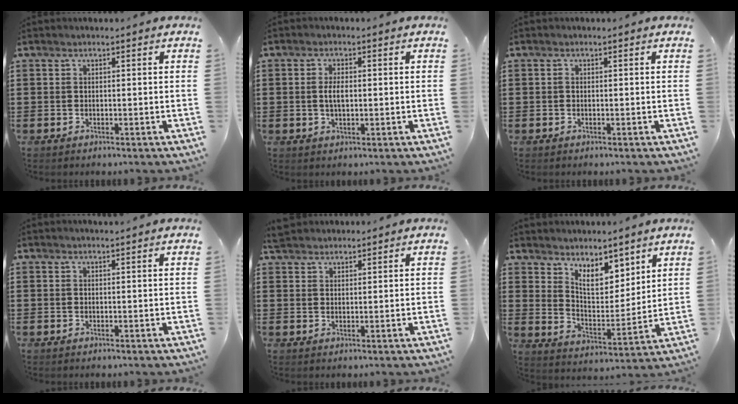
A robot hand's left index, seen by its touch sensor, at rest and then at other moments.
{"total": 2.8, "force": [0.0, 1.2, 2.5], "torque": [-0.051, 0.003, -0.002]}
{"total": 0.5, "force": [-0.1, 0.2, 0.5], "torque": [-0.012, -0.002, -0.001]}
{"total": 0.6, "force": [0.5, -0.1, 0.3], "torque": [-0.006, -0.002, 0.010]}
{"total": 2.4, "force": [2.3, 0.7, 0.2], "torque": [-0.011, 0.001, 0.045]}
{"total": 7.1, "force": [5.8, 3.0, 2.8], "torque": [-0.061, -0.025, 0.106]}